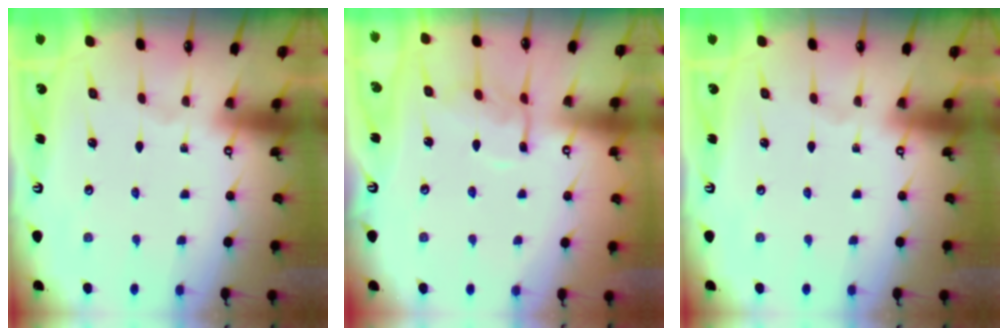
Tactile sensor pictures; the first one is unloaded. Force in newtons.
{"total": 9.9, "press": 9.8, "slide": 0.7}
{"total": 0.0}